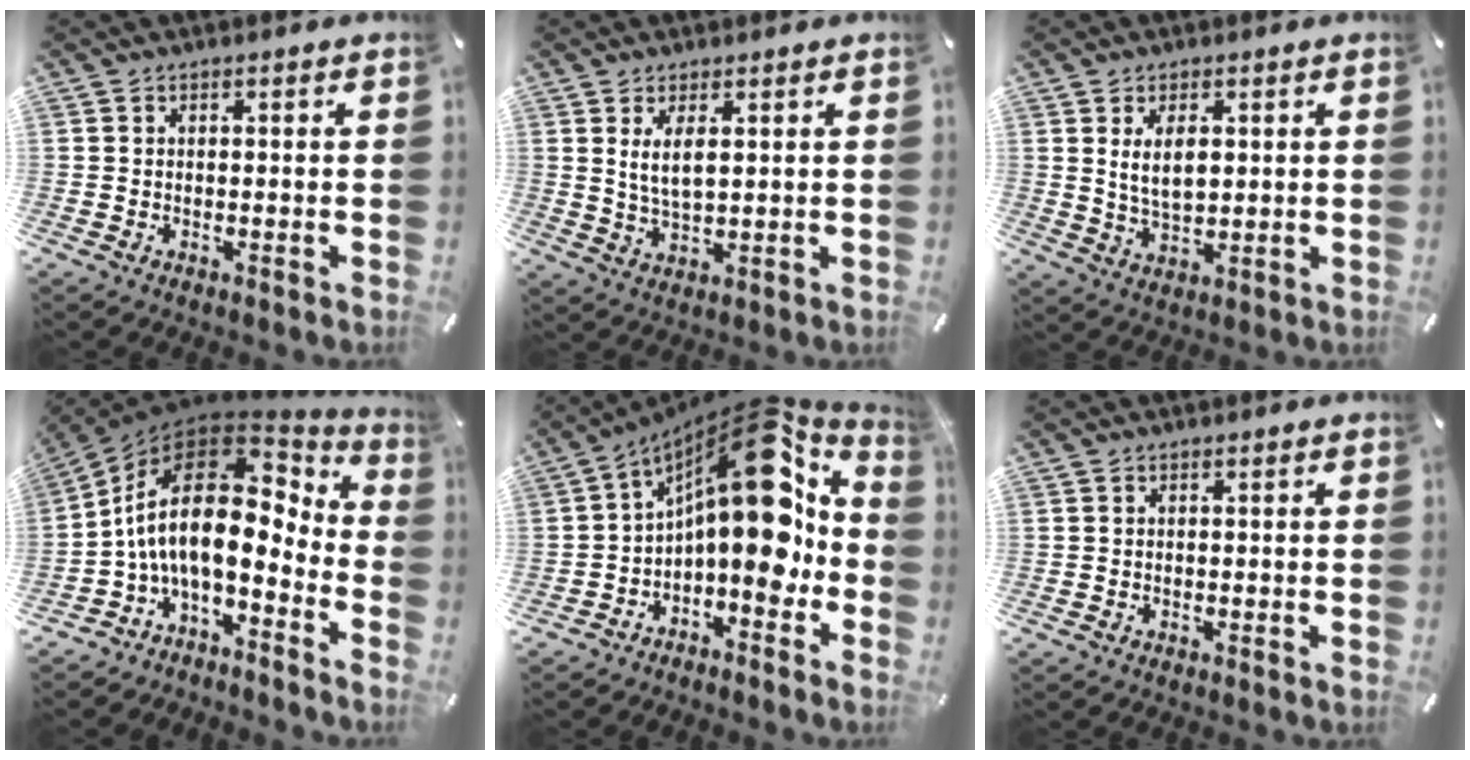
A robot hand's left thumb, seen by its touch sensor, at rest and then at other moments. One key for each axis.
{"total": 5.0, "fx": 2.0, "fy": 1.9, "fz": 4.2, "tx": -0.087, "ty": -0.005, "tz": 0.031}
{"total": 6.3, "fx": 1.7, "fy": 3.3, "fz": 5.1, "tx": -0.105, "ty": -0.006, "tz": 0.021}
{"total": 18.9, "fx": 1.1, "fy": 9.6, "fz": 16.2, "tx": -0.333, "ty": -0.033, "tz": 0.017}
{"total": 18.6, "fx": 4.5, "fy": 8.8, "fz": 15.8, "tx": -0.241, "ty": -0.051, "tz": 0.071}
{"total": 0.0}